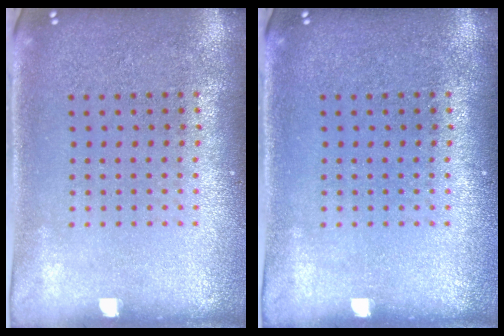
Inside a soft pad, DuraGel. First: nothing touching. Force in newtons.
{"total": 0.0}